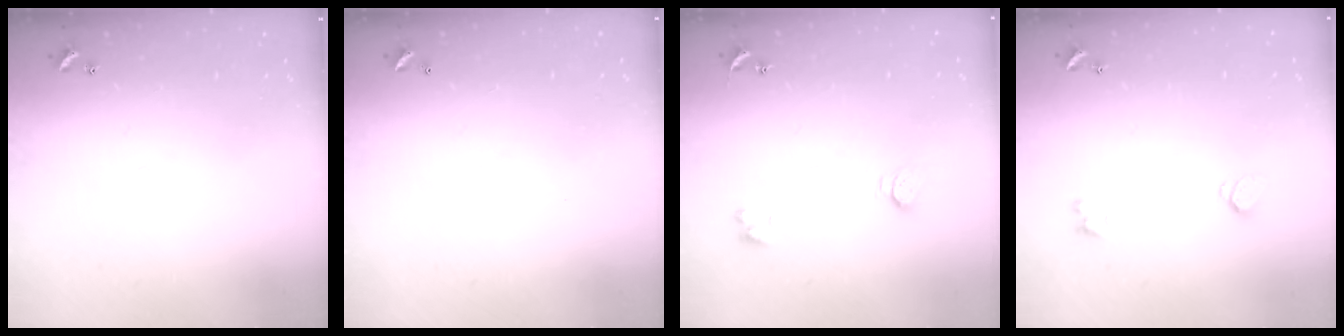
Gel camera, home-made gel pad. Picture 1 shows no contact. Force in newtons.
{"total": 2.9, "press": 2.9, "slide": 0.1}
{"total": 2.7, "press": 2.7, "slide": 0.3}
{"total": 0.8, "press": 0.6, "slide": 0.4}